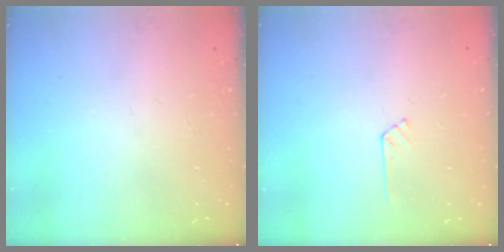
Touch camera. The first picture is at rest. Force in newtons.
{"total": 2.8, "press": 2.8, "slide": 0.3}